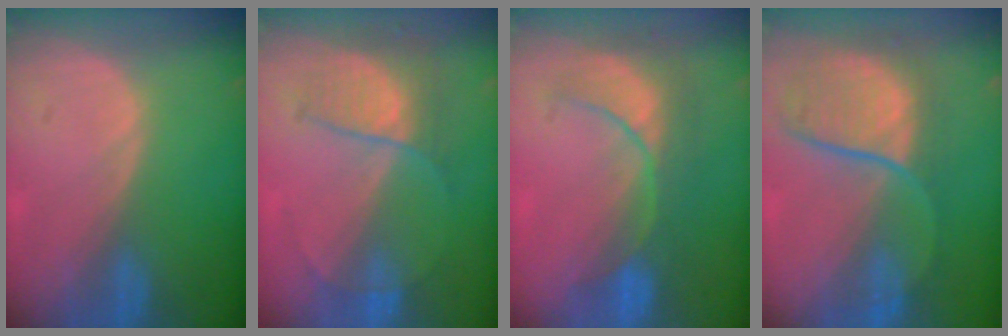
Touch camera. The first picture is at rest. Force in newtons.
{"total": 7.3, "press": 6.2, "slide": 3.9}
{"total": 8.0, "press": 7.9, "slide": 1.6}
{"total": 9.1, "press": 8.7, "slide": 2.7}